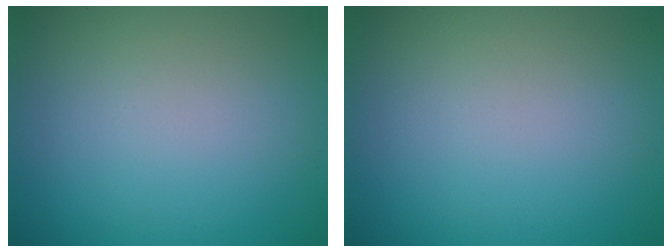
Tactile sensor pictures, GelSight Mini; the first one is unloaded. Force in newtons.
{"total": 0.0}